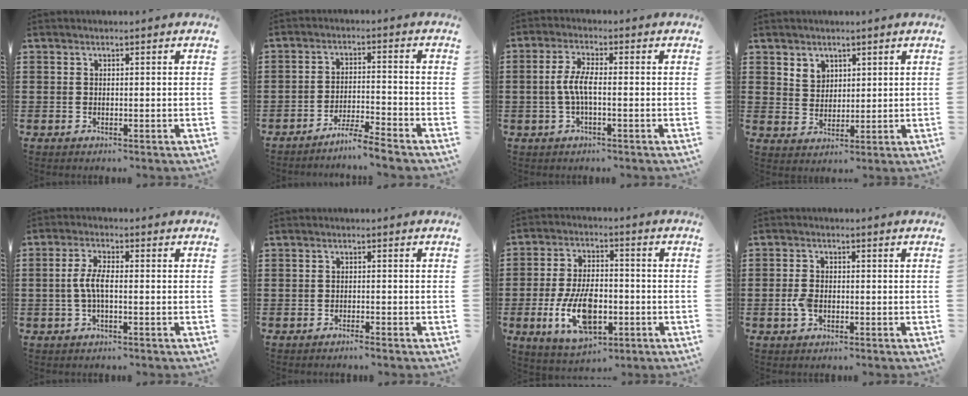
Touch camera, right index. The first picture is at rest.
{"total": 4.6, "force": [-4.3, -0.6, 1.4], "torque": [-0.032, -0.007, -0.087]}
{"total": 4.5, "force": [-0.7, 1.1, 4.3], "torque": [-0.107, -0.007, -0.024]}
{"total": 3.6, "force": [2.4, 2.6, 0.5], "torque": [-0.020, 0.010, 0.046]}
{"total": 4.1, "force": [-0.7, 1.2, 3.9], "torque": [-0.100, -0.007, -0.023]}
{"total": 1.0, "force": [-1.0, -0.1, 0.3], "torque": [-0.007, 0.000, -0.019]}
{"total": 11.4, "force": [-3.4, 5.7, 9.3], "torque": [-0.187, -0.004, -0.059]}
{"total": 3.0, "force": [-0.8, 1.8, 2.2], "torque": [-0.054, -0.004, -0.017]}